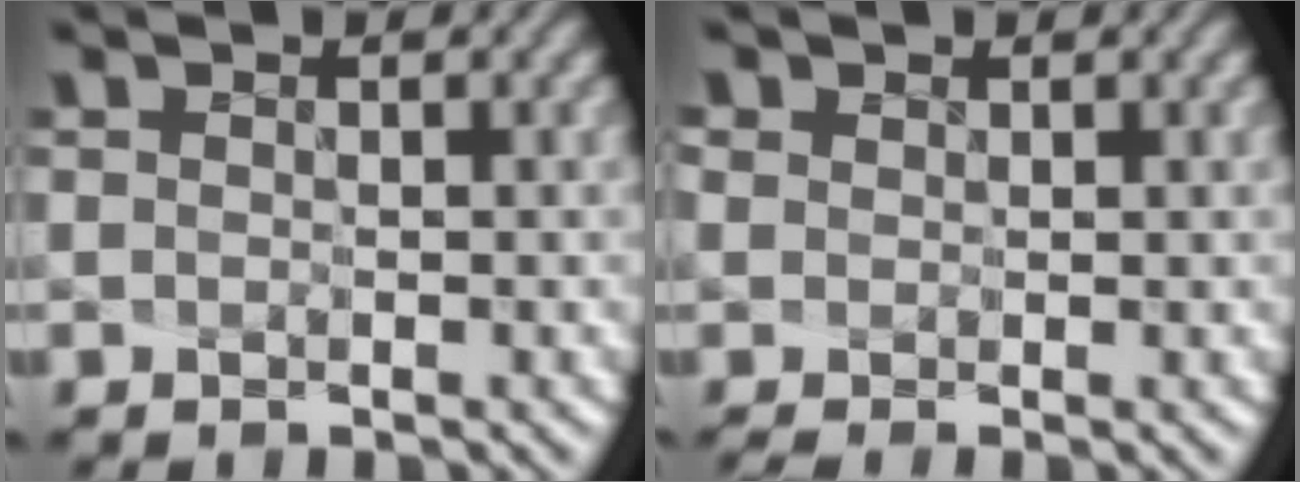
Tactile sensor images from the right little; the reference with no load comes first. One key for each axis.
{"total": 2.4, "fx": 0.4, "fy": 1.7, "fz": 1.7, "tx": -0.054, "ty": 0.005, "tz": 0.020}